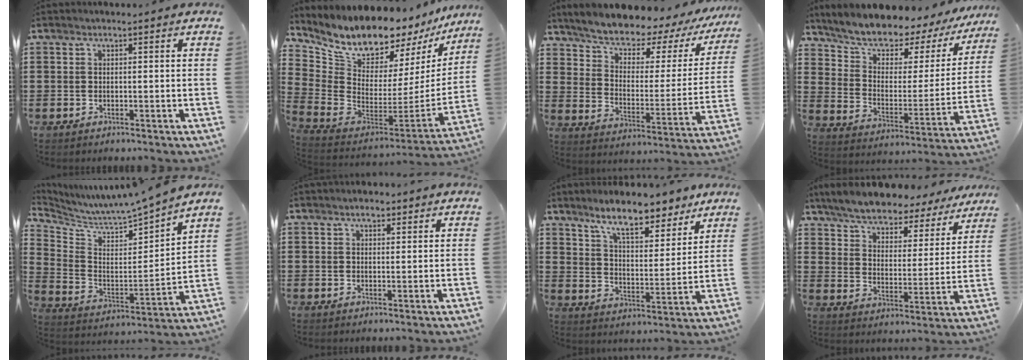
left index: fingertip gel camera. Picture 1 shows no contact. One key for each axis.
{"total": 10.3, "fx": 9.5, "fy": 2.6, "fz": 2.7, "tx": -0.093, "ty": -0.094, "tz": 0.165}
{"total": 5.6, "fx": 5.2, "fy": 1.5, "fz": 1.5, "tx": -0.063, "ty": -0.049, "tz": 0.084}
{"total": 6.6, "fx": 6.2, "fy": 2.0, "fz": 1.3, "tx": -0.060, "ty": -0.058, "tz": 0.101}
{"total": 5.6, "fx": 5.6, "fy": -0.5, "fz": 0.7, "tx": -0.048, "ty": -0.065, "tz": 0.086}
{"total": 2.0, "fx": 1.5, "fy": 0.9, "fz": 1.0, "tx": -0.024, "ty": 0.006, "tz": 0.026}
{"total": 9.3, "fx": 7.9, "fy": 1.9, "fz": 4.6, "tx": -0.098, "ty": -0.029, "tz": 0.139}
{"total": 6.3, "fx": 6.1, "fy": 1.0, "fz": 1.2, "tx": -0.057, "ty": -0.040, "tz": 0.105}